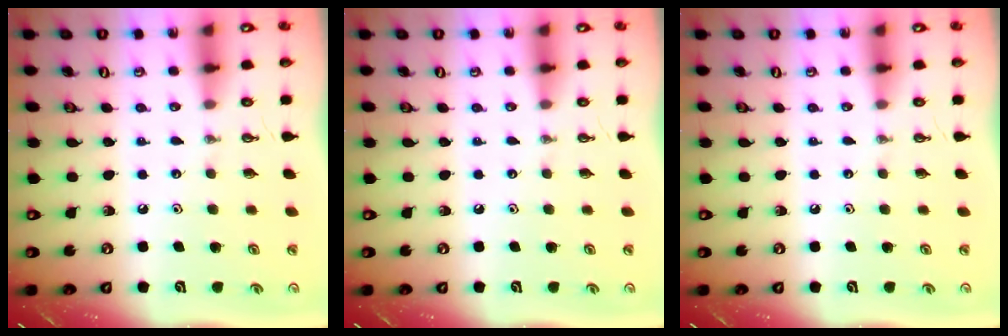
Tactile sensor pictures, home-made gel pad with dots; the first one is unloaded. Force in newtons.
{"total": 0.0}
{"total": 0.0}